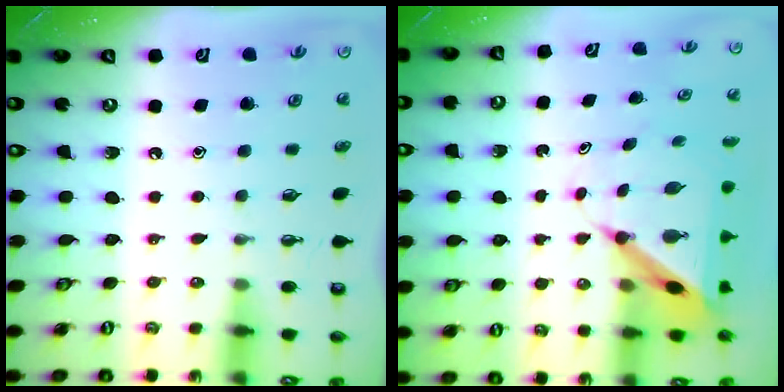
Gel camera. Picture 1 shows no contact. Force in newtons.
{"total": 9.8, "press": 9.8, "slide": 0.4}